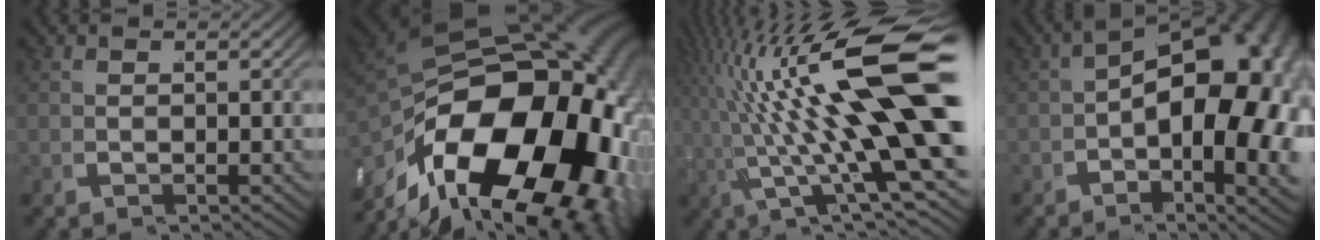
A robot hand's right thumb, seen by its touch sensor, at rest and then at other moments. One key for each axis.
{"total": 32.4, "fx": -1.3, "fy": 20.1, "fz": 25.4, "tx": -0.394, "ty": -0.060, "tz": 0.007}
{"total": 12.5, "fx": 0.6, "fy": 3.9, "fz": 11.9, "tx": -0.193, "ty": -0.002, "tz": 0.016}
{"total": 18.0, "fx": -0.2, "fy": 11.0, "fz": 14.3, "tx": -0.179, "ty": -0.017, "tz": -0.005}